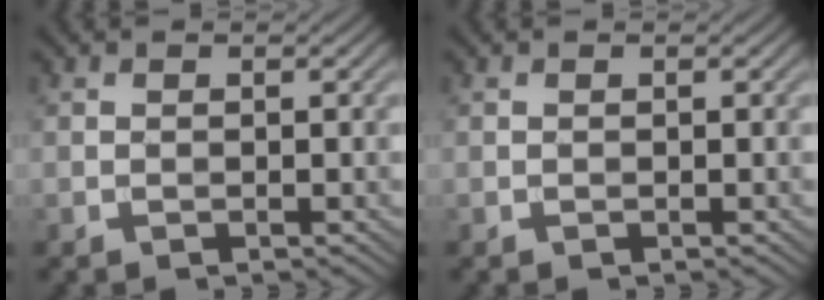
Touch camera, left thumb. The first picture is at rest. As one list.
[{"total": 0.0}]